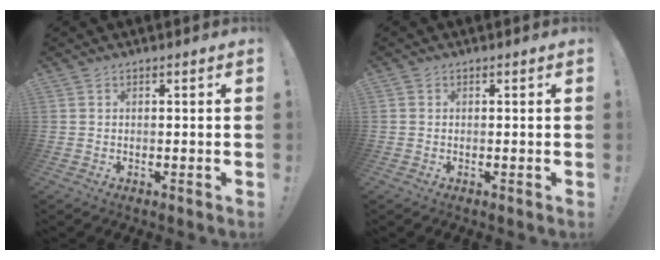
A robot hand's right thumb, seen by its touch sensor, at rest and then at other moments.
{"total": 0.0}